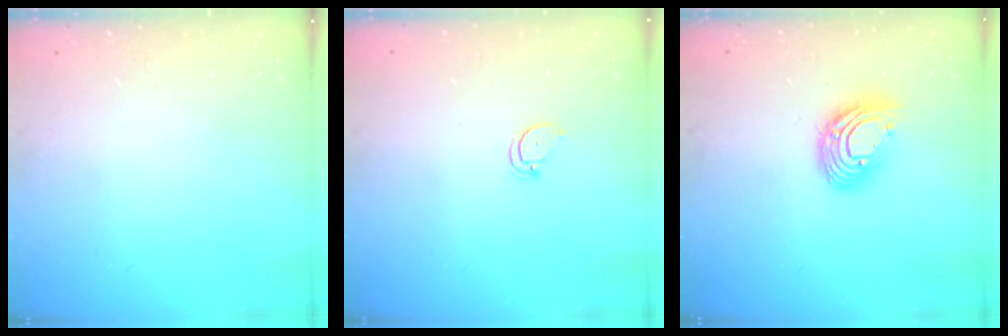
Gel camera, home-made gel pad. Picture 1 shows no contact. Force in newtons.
{"total": 2.6, "press": 2.6, "slide": 0.0}
{"total": 13.9, "press": 13.9, "slide": 1.2}